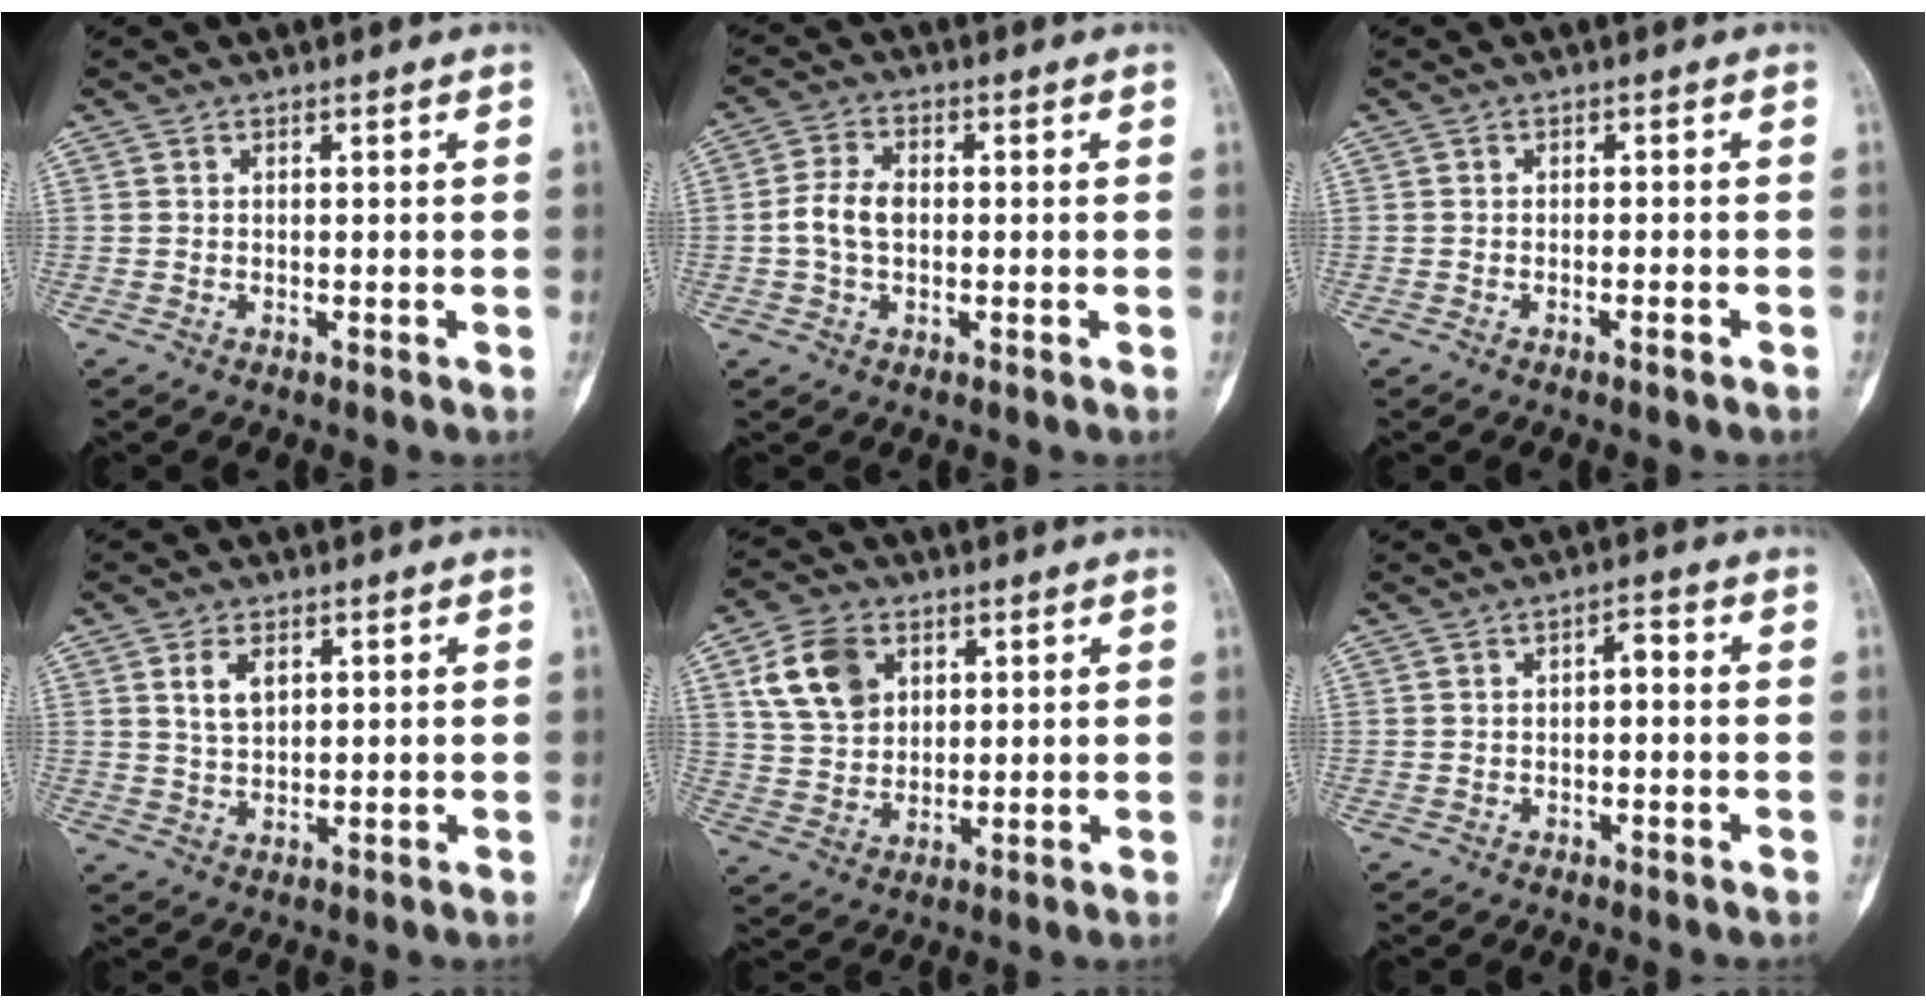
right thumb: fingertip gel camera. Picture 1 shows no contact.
{"total": 5.6, "force": [-0.3, 3.7, 4.2], "torque": [-0.084, 0.015, -0.010]}
{"total": 1.5, "force": [-1.0, 0.1, 1.1], "torque": [-0.021, 0.004, -0.016]}
{"total": 4.3, "force": [1.8, 2.5, 3.0], "torque": [-0.046, -0.007, 0.036]}
{"total": 10.6, "force": [4.1, 7.8, 5.9], "torque": [-0.088, -0.008, 0.083]}
{"total": 2.2, "force": [-0.3, 1.1, 1.8], "torque": [-0.021, 0.016, -0.011]}